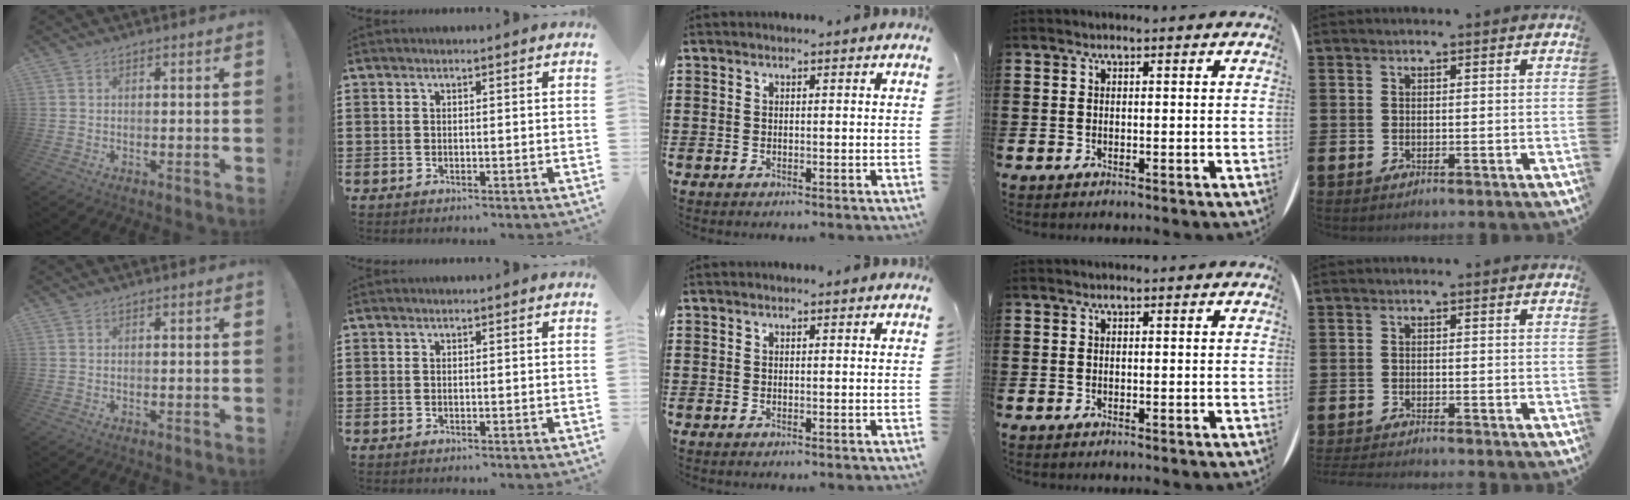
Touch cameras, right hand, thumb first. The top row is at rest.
{"little": {"total": 1.1, "force": [-1.1, -0.1, 0.1], "torque": [-0.003, 0.001, -0.021]}}